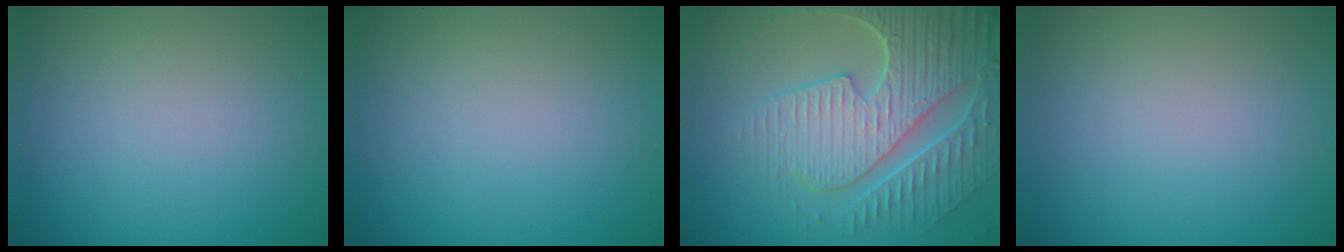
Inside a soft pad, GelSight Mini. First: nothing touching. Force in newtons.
{"total": 0.0}
{"total": 7.9, "press": 6.1, "slide": 5.1}
{"total": 0.0}